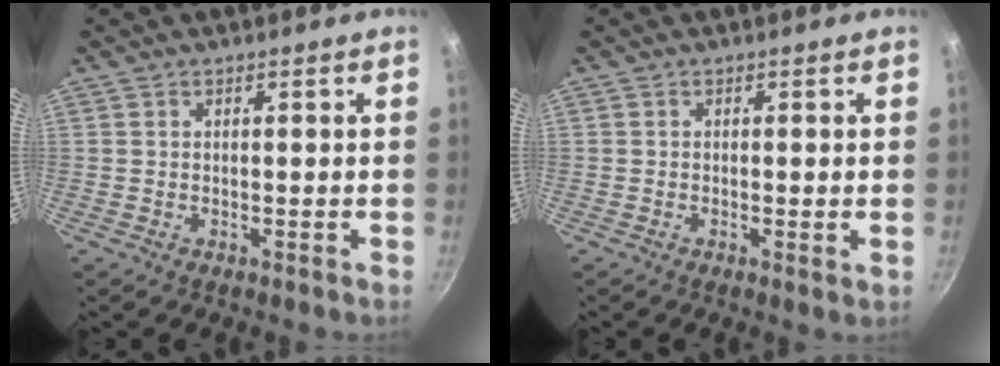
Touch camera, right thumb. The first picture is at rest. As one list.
[{"total": 0.9, "force": [-0.1, 0.2, 0.9], "torque": [-0.015, -0.004, -0.003]}]